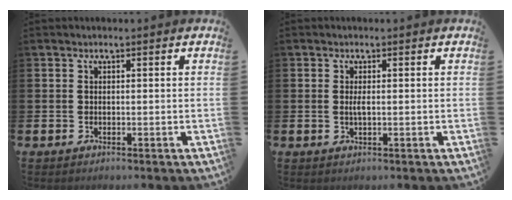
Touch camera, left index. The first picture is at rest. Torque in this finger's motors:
{"motor_torque": [0.08, 0.02, 0.01, 0.04]}